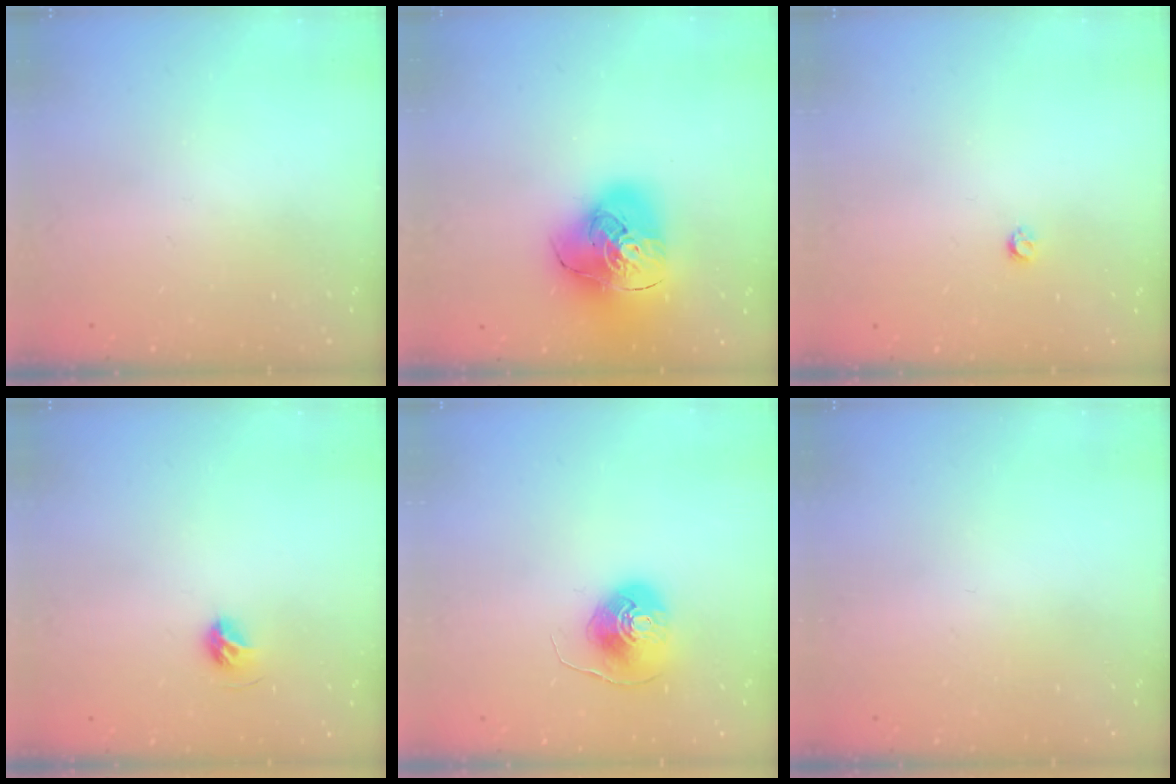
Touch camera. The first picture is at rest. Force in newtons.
{"total": 20.4, "press": 20.2, "slide": 2.5}
{"total": 2.9, "press": 2.8, "slide": 0.5}
{"total": 5.3, "press": 5.2, "slide": 0.9}
{"total": 9.1, "press": 9.1, "slide": 0.4}
{"total": 0.9, "press": 0.9, "slide": 0.1}